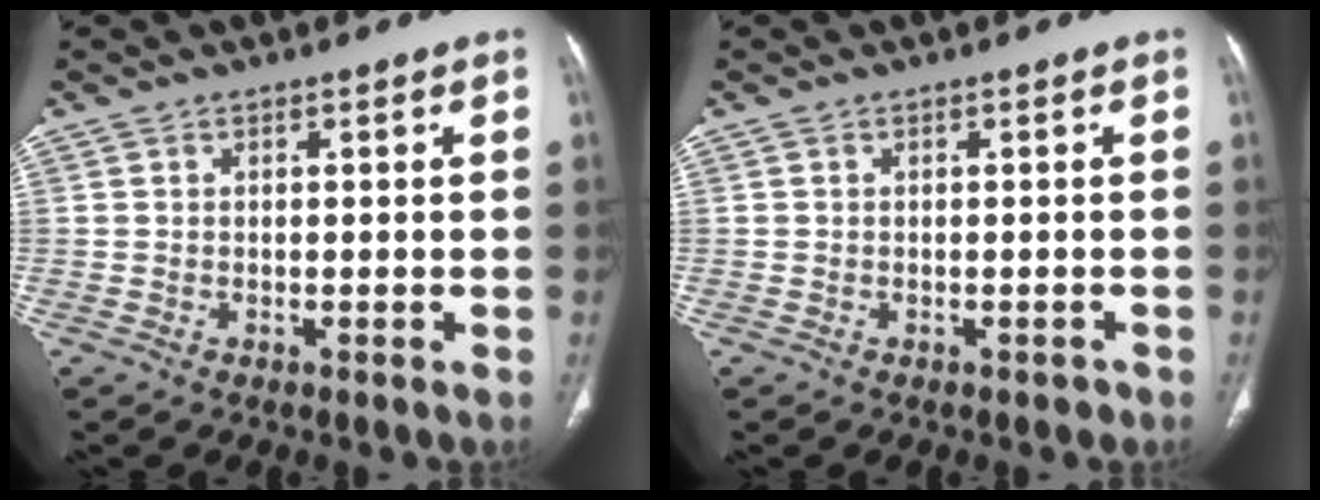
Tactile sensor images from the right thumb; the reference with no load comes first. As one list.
[{"total": 0.8, "force": [-0.6, 0.5, 0.2], "torque": [0.000, 0.005, -0.007]}]